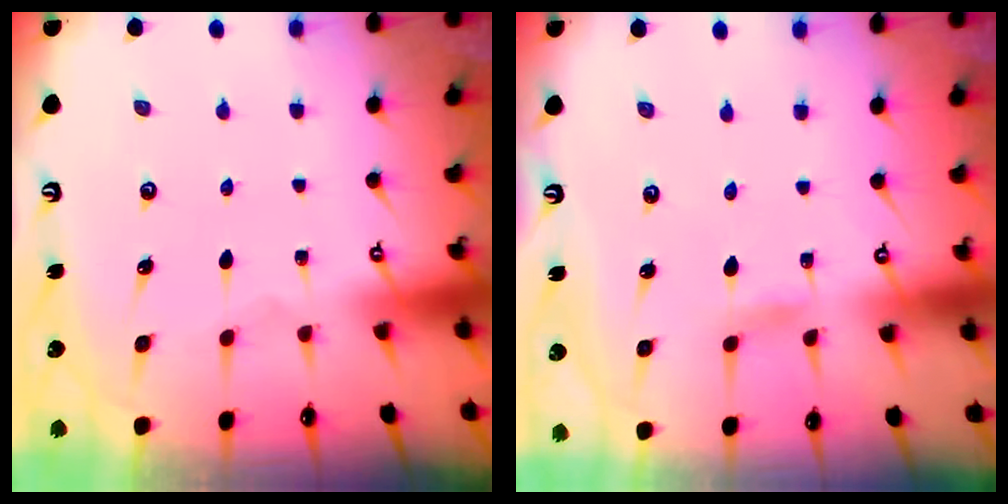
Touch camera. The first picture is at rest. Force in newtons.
{"total": 1.7, "press": 1.7, "slide": 0.1}